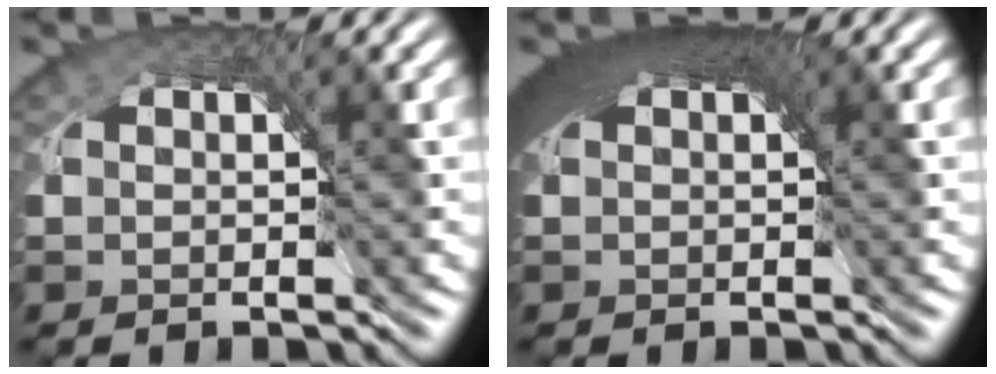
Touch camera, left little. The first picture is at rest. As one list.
[{"total": 7.3, "force": [2.0, 4.3, 5.5], "torque": [-0.099, -0.007, 0.028]}]